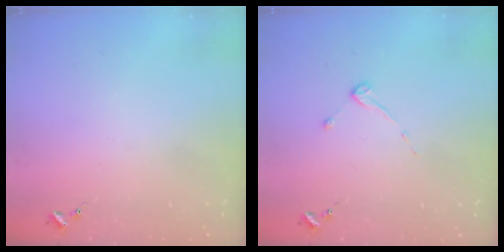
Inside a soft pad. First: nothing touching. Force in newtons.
{"total": 2.7, "press": 2.7, "slide": 0.3}